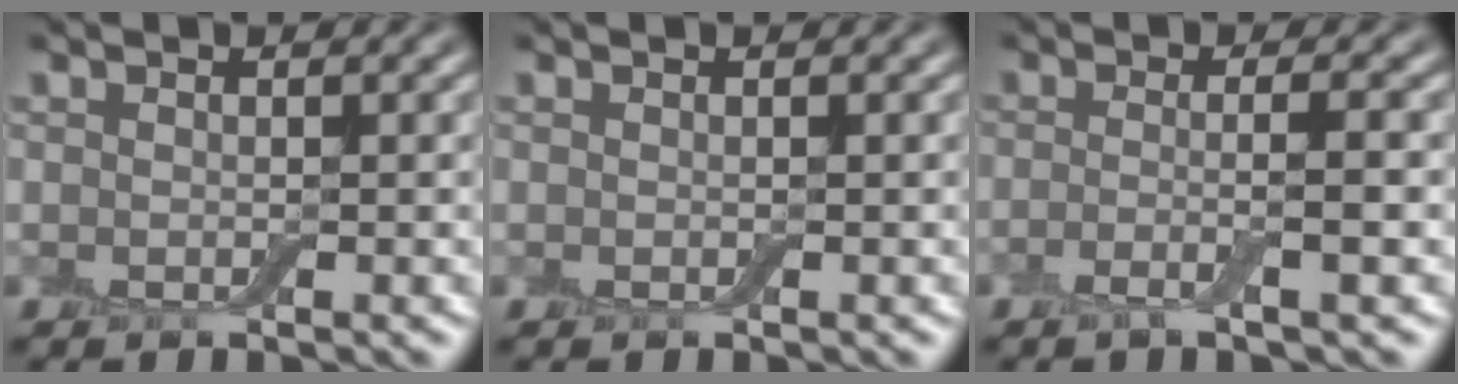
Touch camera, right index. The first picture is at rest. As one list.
[{"total": 0.0}, {"total": 2.9, "force": [-0.9, 0.6, 2.7], "torque": [-0.042, -0.003, -0.026]}]